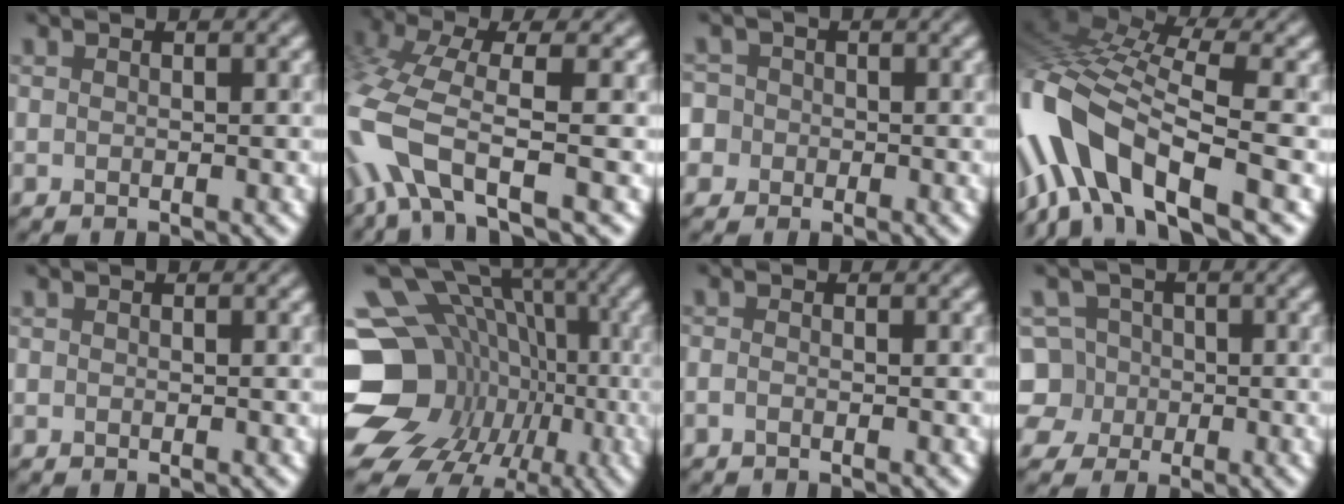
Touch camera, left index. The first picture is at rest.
{"total": 7.5, "force": [-2.8, 3.0, 6.3], "torque": [-0.144, 0.006, -0.070]}
{"total": 4.8, "force": [-0.9, 4.5, 1.3], "torque": [-0.018, 0.020, -0.048]}
{"total": 12.3, "force": [-4.7, 4.8, 10.3], "torque": [-0.205, 0.015, -0.095]}
{"total": 0.0}
{"total": 20.1, "force": [-4.7, 16.6, 10.3], "torque": [-0.168, 0.002, -0.086]}
{"total": 0.8, "force": [-0.4, 0.3, 0.6], "torque": [-0.015, -0.003, -0.010]}
{"total": 7.2, "force": [-1.4, 6.7, 2.3], "torque": [-0.044, 0.028, -0.058]}